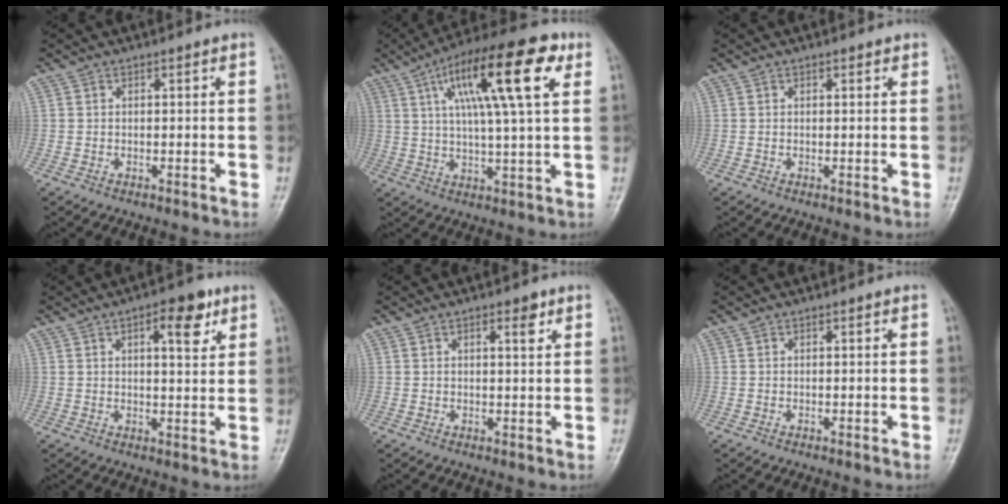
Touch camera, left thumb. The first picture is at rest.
{"total": 18.5, "force": [7.2, 4.5, 16.4], "torque": [-0.260, 0.006, 0.109]}
{"total": 0.8, "force": [0.5, 0.4, 0.3], "torque": [0.000, -0.003, 0.004]}
{"total": 5.8, "force": [2.9, 2.2, 4.5], "torque": [-0.048, -0.012, 0.037]}
{"total": 2.7, "force": [1.4, 0.9, 2.1], "torque": [-0.022, -0.005, 0.020]}
{"total": 0.0}